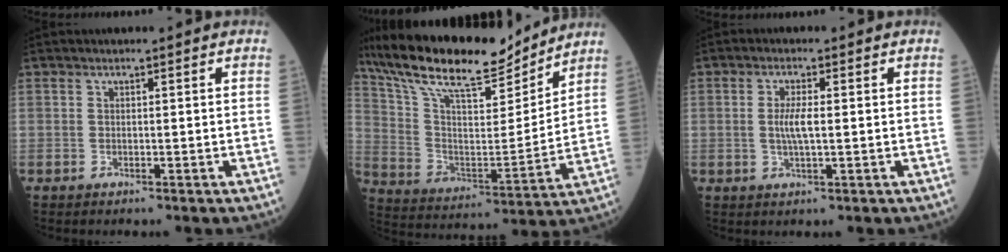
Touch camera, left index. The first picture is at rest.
{"total": 19.8, "force": [17.2, 3.9, 9.0], "torque": [-0.173, 0.005, 0.299]}
{"total": 3.5, "force": [0.0, 0.6, 3.4], "torque": [-0.070, -0.003, 0.000]}